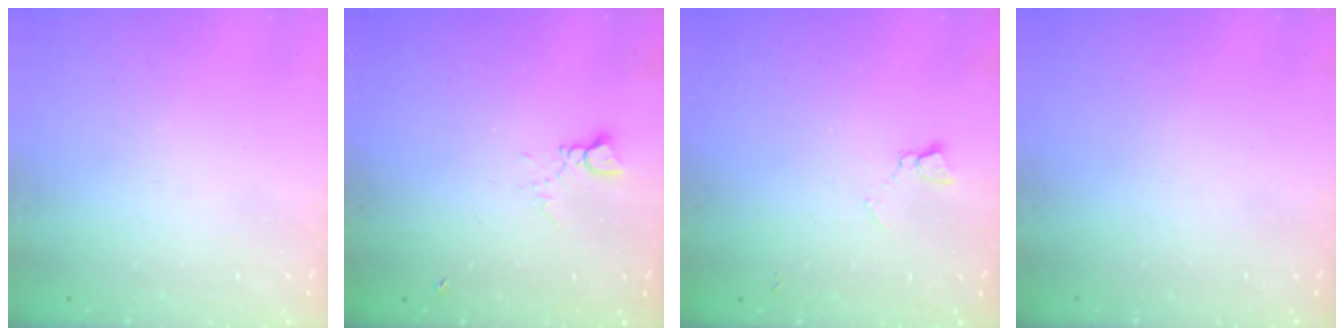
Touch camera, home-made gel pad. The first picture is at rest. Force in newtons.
{"total": 2.0, "press": 2.0, "slide": 0.1}
{"total": 3.8, "press": 3.7, "slide": 0.6}
{"total": 0.0}